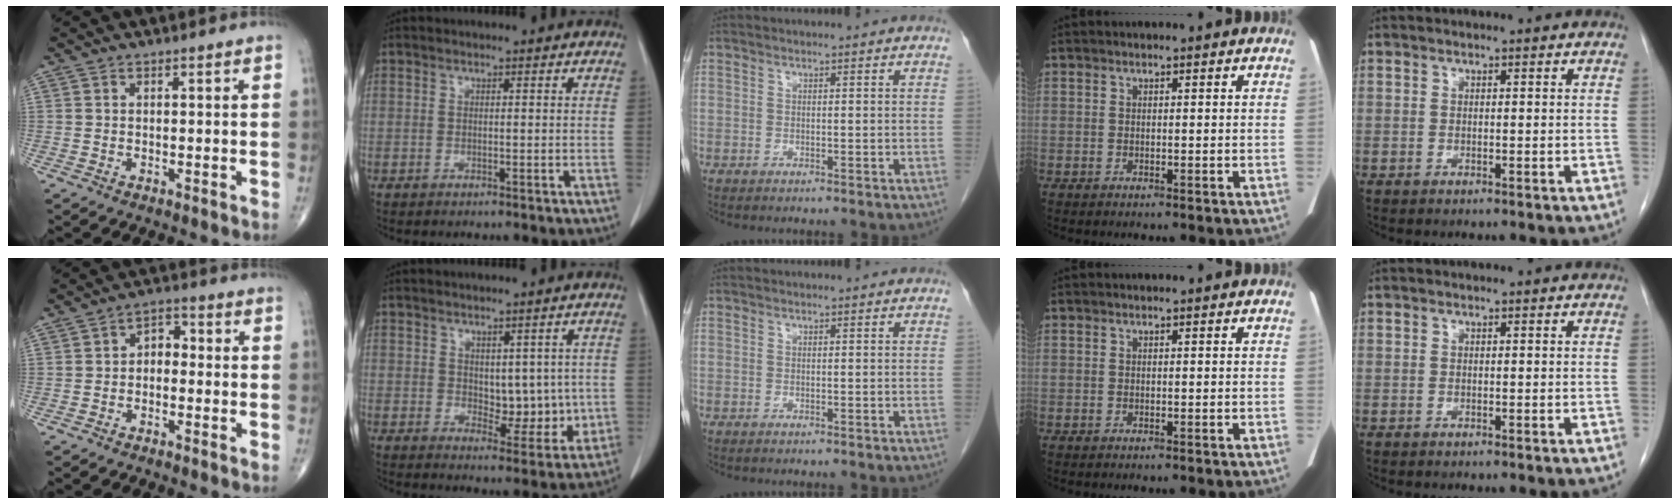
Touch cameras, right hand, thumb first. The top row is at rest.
{"thumb": {"total": 4.0, "force": [-0.6, 2.8, 2.9], "torque": [-0.028, 0.022, -0.022]}, "index": {"total": 6.5, "force": [0.7, 3.8, 5.2], "torque": [-0.058, -0.004, 0.023]}}